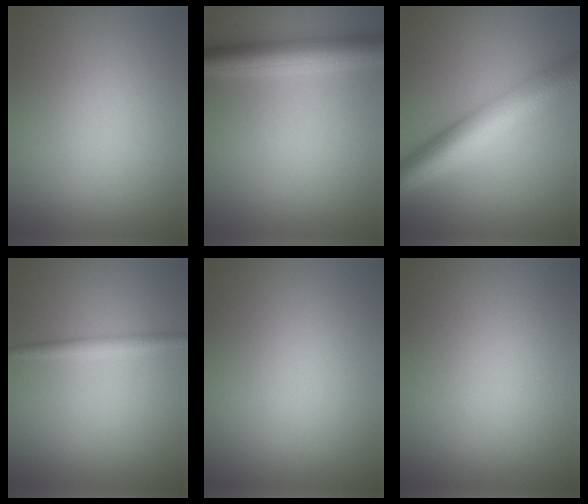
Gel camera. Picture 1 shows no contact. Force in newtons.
{"total": 5.2, "press": 5.2, "slide": 0.2}
{"total": 9.0, "press": 9.0, "slide": 0.2}
{"total": 1.7, "press": 1.7, "slide": 0.1}
{"total": 0.0}
{"total": 0.0}